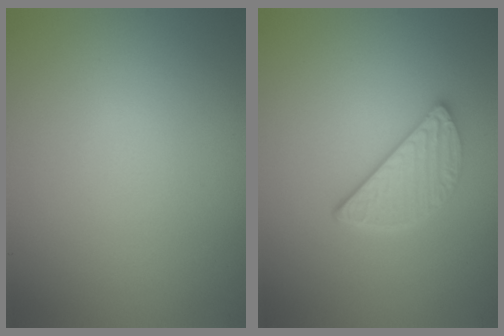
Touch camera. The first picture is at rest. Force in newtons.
{"total": 3.2, "press": 2.6, "slide": 1.8}